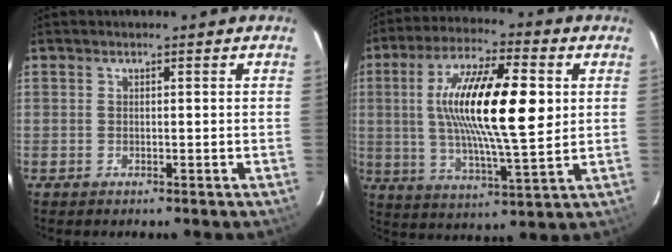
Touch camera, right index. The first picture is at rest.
{"total": 18.8, "force": [3.0, 4.7, 18.0], "torque": [-0.326, 0.009, 0.050]}